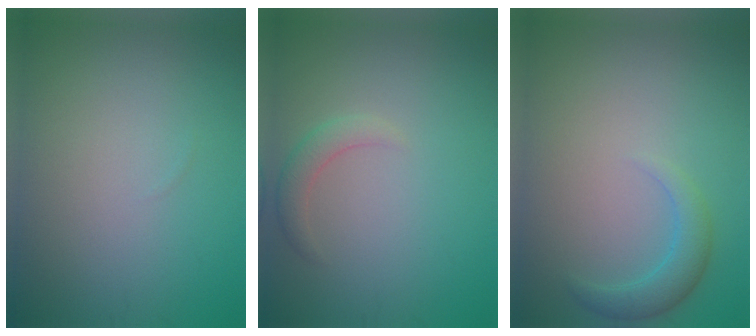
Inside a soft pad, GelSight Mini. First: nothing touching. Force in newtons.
{"total": 1.7, "press": 1.7, "slide": 0.3}
{"total": 2.4, "press": 2.4, "slide": 0.1}